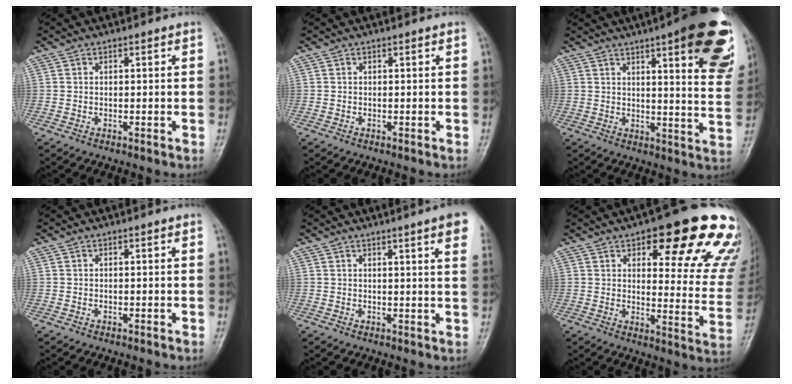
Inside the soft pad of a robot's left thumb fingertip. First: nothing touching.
{"total": 0.0}
{"total": 21.2, "force": [10.9, 4.8, 17.5], "torque": [-0.198, -0.040, 0.128]}
{"total": 0.0}
{"total": 7.6, "force": [4.6, 0.4, 6.0], "torque": [-0.063, -0.008, 0.045]}
{"total": 23.1, "force": [13.1, 7.8, 17.4], "torque": [-0.167, -0.053, 0.161]}